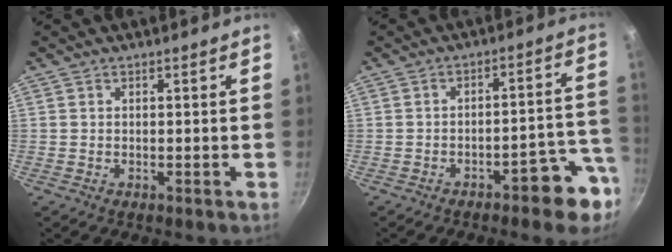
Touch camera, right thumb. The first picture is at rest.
{"total": 9.3, "force": [-4.9, 3.3, 7.2], "torque": [-0.051, 0.050, -0.059]}